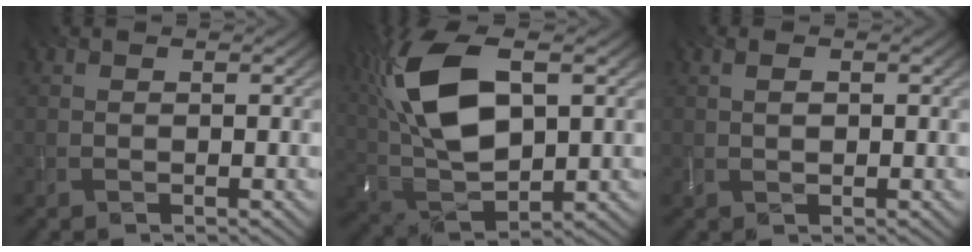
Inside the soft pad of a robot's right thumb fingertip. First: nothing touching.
{"total": 14.3, "force": [4.0, 6.9, 11.9], "torque": [-0.273, 0.012, 0.080]}
{"total": 1.5, "force": [0.3, 0.8, 1.2], "torque": [-0.027, 0.001, 0.007]}